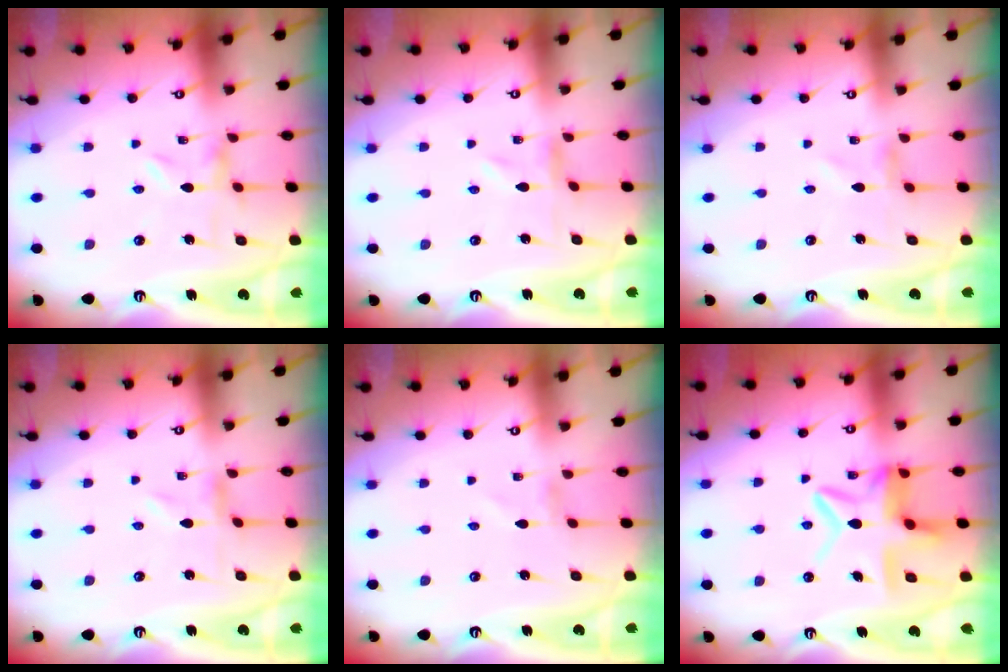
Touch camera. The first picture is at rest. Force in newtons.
{"total": 0.0}
{"total": 0.7, "press": 0.7, "slide": 0.1}
{"total": 0.6, "press": 0.6, "slide": 0.1}
{"total": 1.3, "press": 1.3, "slide": 0.1}
{"total": 12.4, "press": 12.4, "slide": 1.1}